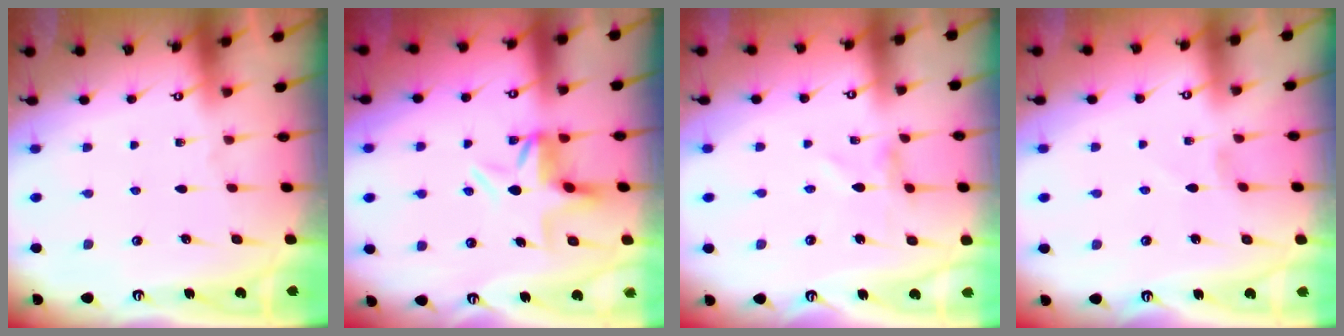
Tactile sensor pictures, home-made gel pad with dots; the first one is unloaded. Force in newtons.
{"total": 6.0, "press": 5.9, "slide": 0.9}
{"total": 0.0}
{"total": 0.0}